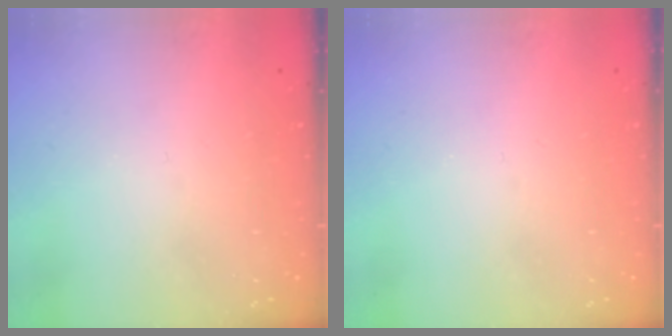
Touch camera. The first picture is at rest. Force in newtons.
{"total": 0.0}